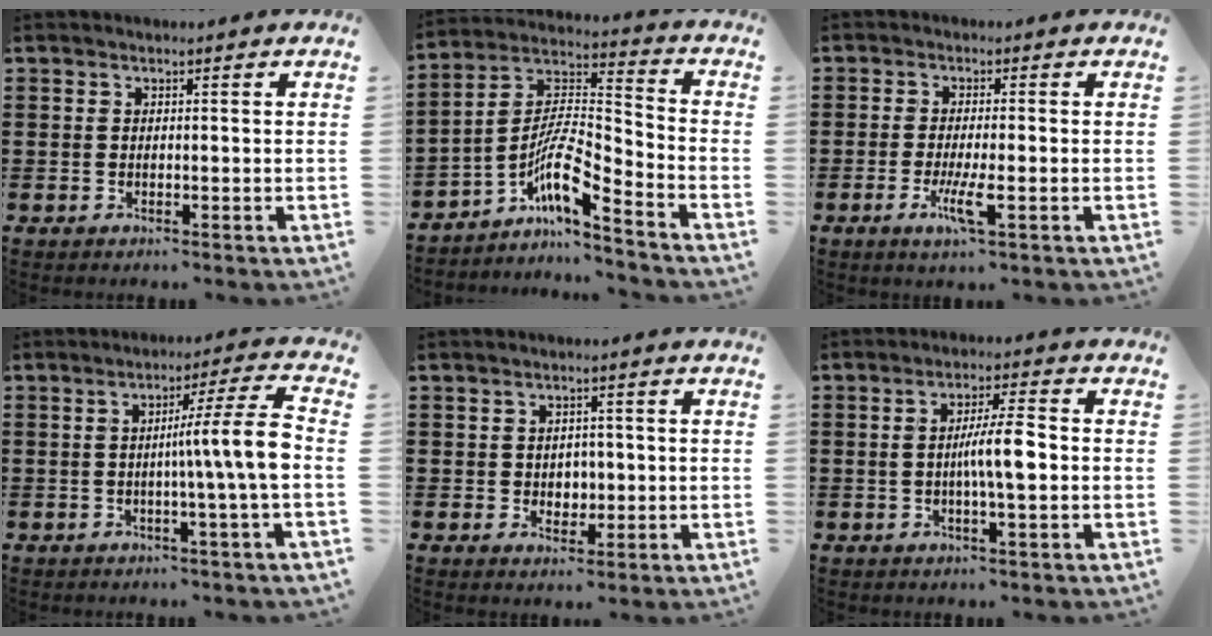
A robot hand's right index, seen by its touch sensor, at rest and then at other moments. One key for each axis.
{"total": 9.3, "fx": -6.0, "fy": 1.8, "fz": 6.9, "tx": -0.144, "ty": -0.012, "tz": -0.120}
{"total": 4.9, "fx": -1.9, "fy": 0.5, "fz": 4.5, "tx": -0.093, "ty": -0.019, "tz": -0.037}
{"total": 9.0, "fx": -0.7, "fy": -0.2, "fz": 9.0, "tx": -0.142, "ty": -0.012, "tz": -0.021}
{"total": 2.0, "fx": 0.0, "fy": 1.8, "fz": 0.8, "tx": -0.015, "ty": 0.005, "tz": -0.005}
{"total": 6.1, "fx": -0.5, "fy": 0.8, "fz": 6.0, "tx": -0.106, "ty": 0.003, "tz": -0.012}